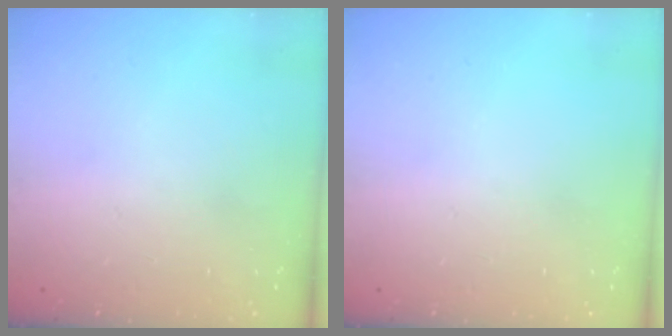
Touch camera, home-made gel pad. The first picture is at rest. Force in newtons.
{"total": 0.0}